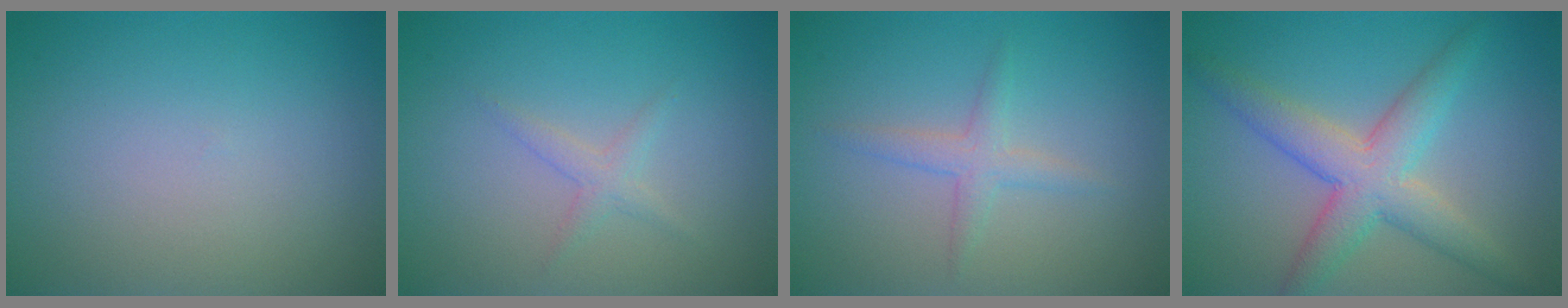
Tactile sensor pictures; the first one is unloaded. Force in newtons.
{"total": 1.3, "press": 1.3, "slide": 0.1}
{"total": 1.8, "press": 1.8, "slide": 0.1}
{"total": 5.3, "press": 5.3, "slide": 0.1}